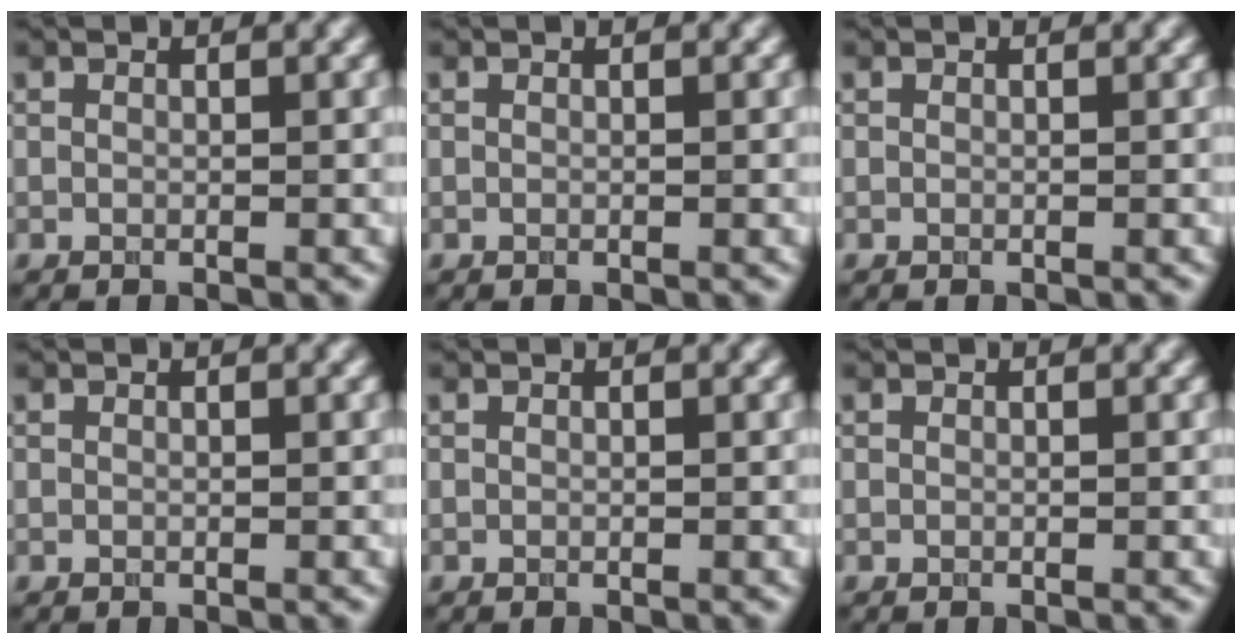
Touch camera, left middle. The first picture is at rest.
{"total": 0.0}
{"total": 0.0}
{"total": 0.0}
{"total": 0.0}
{"total": 0.0}